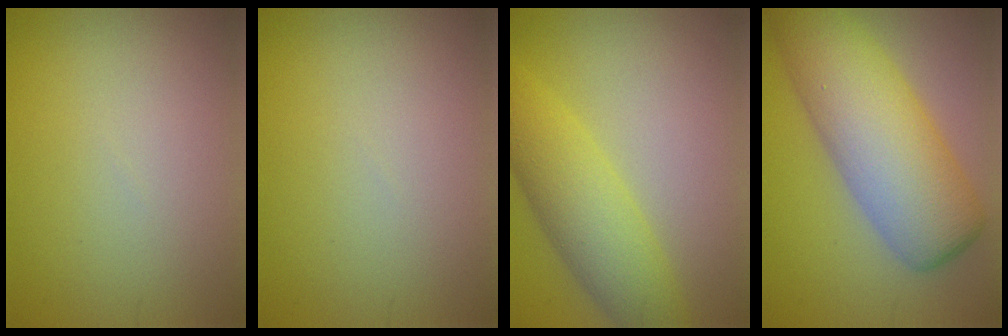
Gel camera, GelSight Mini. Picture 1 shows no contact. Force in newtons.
{"total": 0.0}
{"total": 5.8, "press": 5.8, "slide": 0.1}
{"total": 9.4, "press": 9.4, "slide": 0.3}